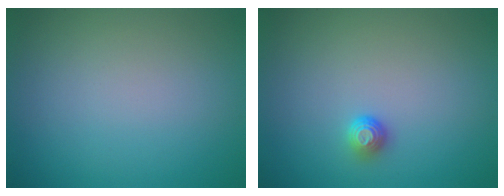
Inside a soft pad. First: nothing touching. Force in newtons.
{"total": 1.3, "press": 1.1, "slide": 0.7}